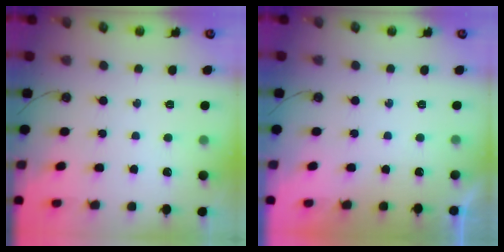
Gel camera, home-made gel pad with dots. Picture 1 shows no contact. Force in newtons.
{"total": 0.0}